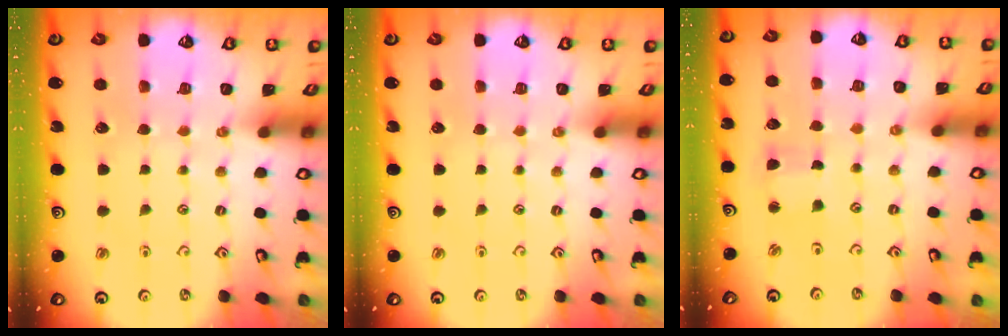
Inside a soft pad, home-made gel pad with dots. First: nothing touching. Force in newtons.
{"total": 0.0}
{"total": 2.7, "press": 2.6, "slide": 0.4}